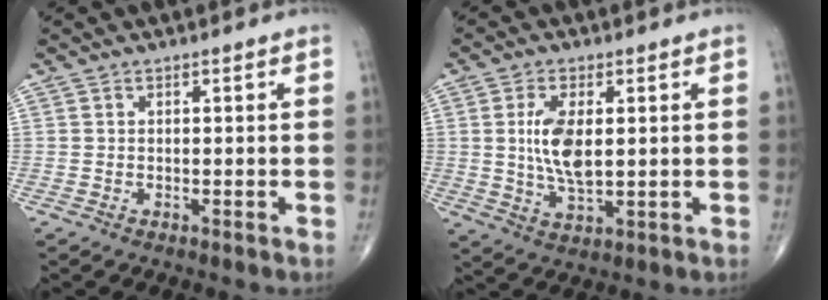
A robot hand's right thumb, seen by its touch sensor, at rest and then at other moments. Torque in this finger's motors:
{"motor_torque": [1.61, 1.69, 1.29, 0.00, 0.09]}